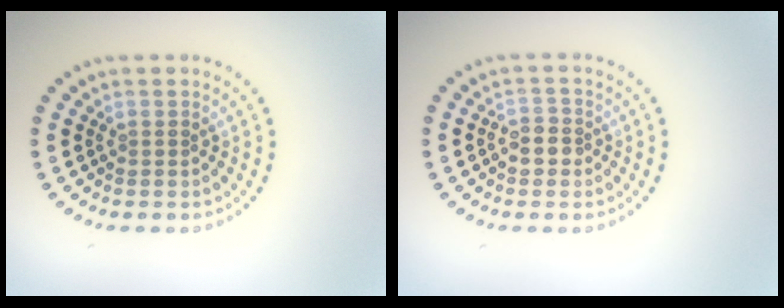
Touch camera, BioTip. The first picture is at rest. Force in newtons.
{"total": 1.7, "press": 1.6, "slide": 0.5}